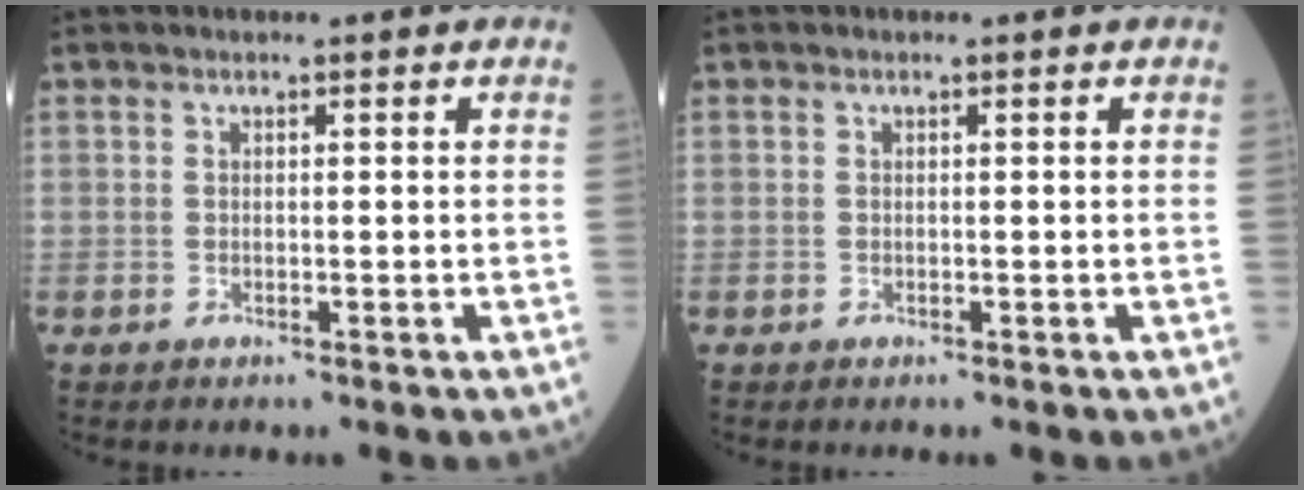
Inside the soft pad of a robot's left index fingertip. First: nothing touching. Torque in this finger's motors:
{"motor_torque": [0.00, 0.00, 0.00, 0.00]}